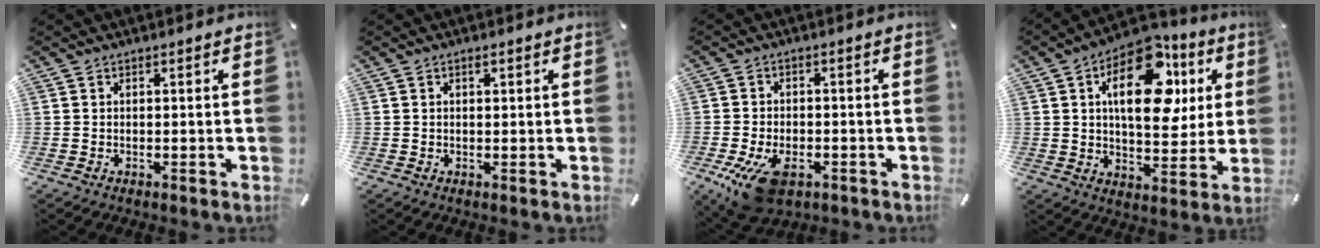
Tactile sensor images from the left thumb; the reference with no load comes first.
{"total": 1.1, "force": [0.4, 0.5, 0.9], "torque": [-0.018, 0.003, 0.005]}
{"total": 10.4, "force": [-4.8, 5.8, 7.1], "torque": [-0.151, 0.004, -0.085]}
{"total": 20.4, "force": [7.2, 11.6, 15.1], "torque": [-0.221, -0.025, 0.117]}